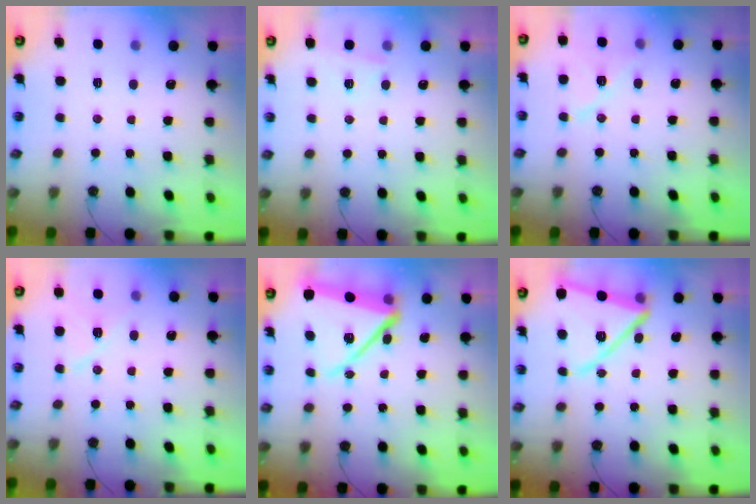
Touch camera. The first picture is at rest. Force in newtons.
{"total": 2.8, "press": 2.7, "slide": 0.6}
{"total": 11.0, "press": 10.9, "slide": 0.9}
{"total": 9.0, "press": 9.0, "slide": 0.6}
{"total": 18.4, "press": 18.3, "slide": 2.2}
{"total": 16.6, "press": 16.5, "slide": 1.9}